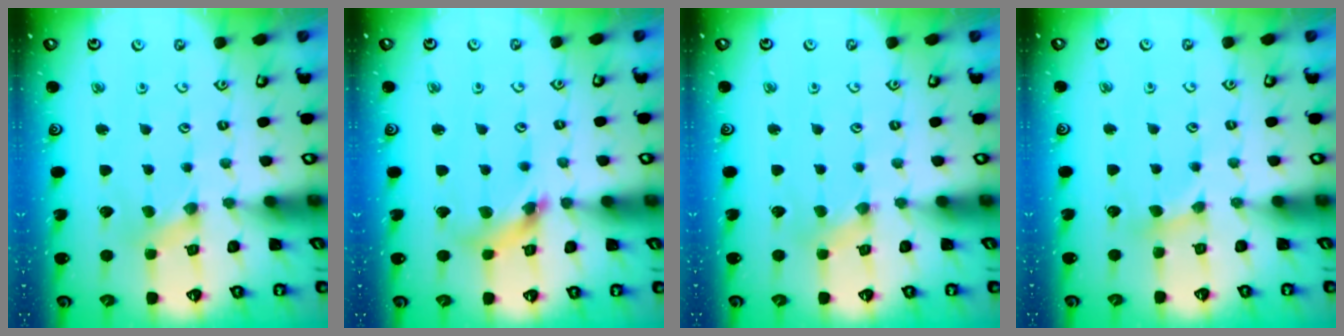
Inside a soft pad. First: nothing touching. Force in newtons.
{"total": 7.0, "press": 6.9, "slide": 0.6}
{"total": 0.6, "press": 0.6, "slide": 0.1}
{"total": 2.1, "press": 2.0, "slide": 0.3}